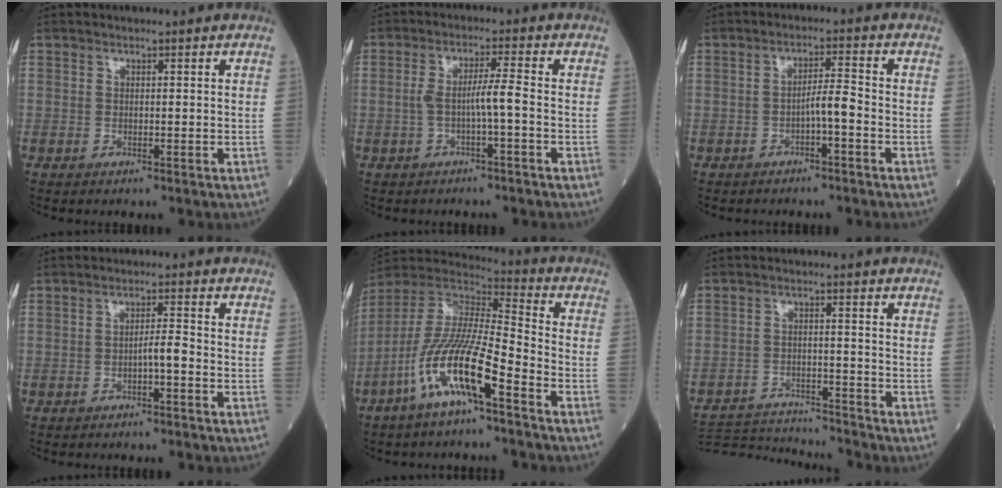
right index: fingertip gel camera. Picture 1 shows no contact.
{"total": 4.1, "force": [-1.0, -0.1, 3.9], "torque": [-0.075, 0.012, -0.017]}
{"total": 3.1, "force": [-1.5, 0.1, 2.8], "torque": [-0.043, 0.006, -0.026]}
{"total": 2.3, "force": [-1.0, 0.1, 2.1], "torque": [-0.030, 0.003, -0.021]}
{"total": 14.7, "force": [-7.5, 1.5, 12.5], "torque": [-0.261, -0.016, -0.147]}
{"total": 12.2, "force": [-12.0, -0.3, 2.0], "torque": [-0.034, 0.003, -0.194]}